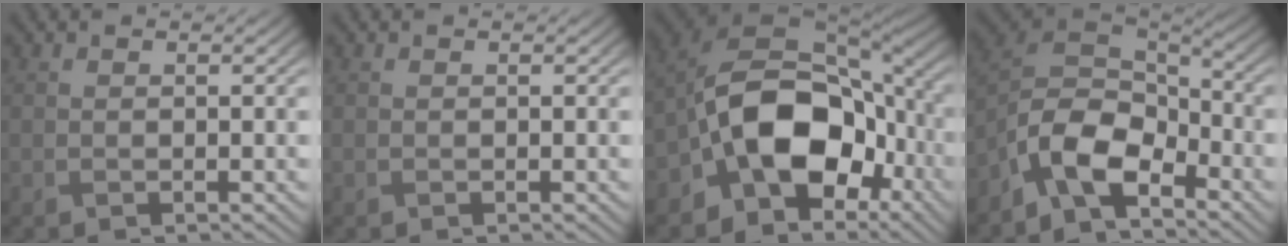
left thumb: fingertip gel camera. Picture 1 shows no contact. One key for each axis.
{"total": 0.0}
{"total": 14.8, "fx": -5.1, "fy": 9.9, "fz": 9.7, "tx": -0.153, "ty": -0.014, "tz": -0.110}
{"total": 10.2, "fx": -6.4, "fy": 4.9, "fz": 6.3, "tx": -0.128, "ty": -0.008, "tz": -0.144}